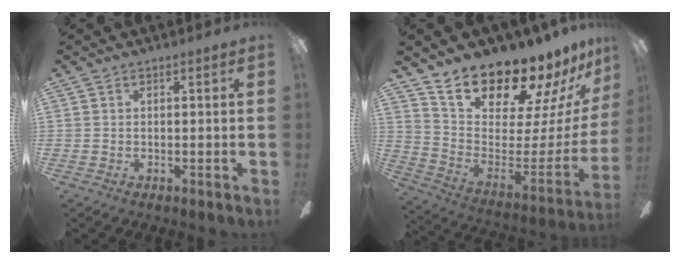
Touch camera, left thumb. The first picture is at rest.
{"total": 18.1, "force": [16.3, 4.8, 6.2], "torque": [-0.102, -0.148, 0.287]}